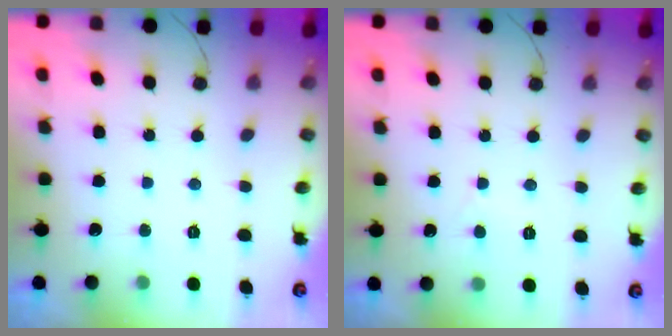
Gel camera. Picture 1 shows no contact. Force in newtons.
{"total": 3.7, "press": 3.7, "slide": 0.2}